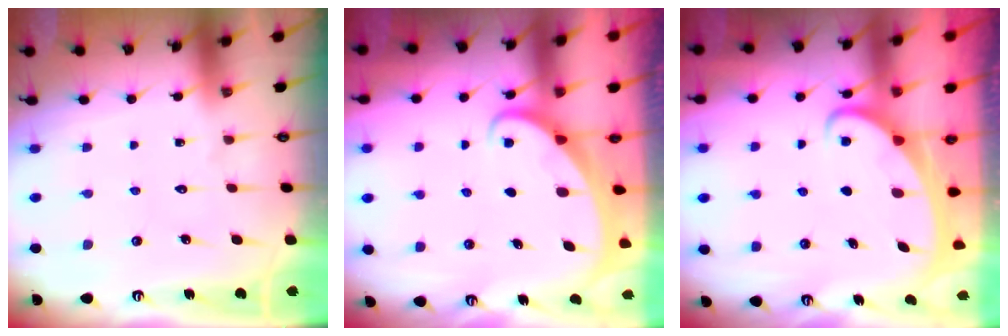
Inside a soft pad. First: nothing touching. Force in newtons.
{"total": 1.6, "press": 1.6, "slide": 0.1}
{"total": 2.1, "press": 2.0, "slide": 0.3}